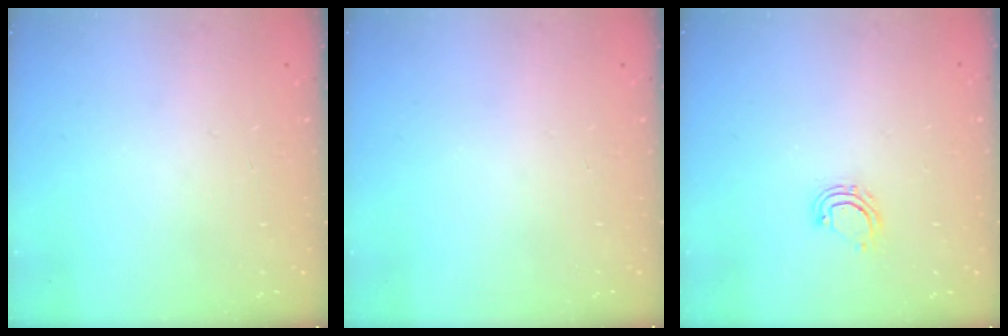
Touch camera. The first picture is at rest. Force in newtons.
{"total": 0.0}
{"total": 4.5, "press": 4.5, "slide": 0.2}